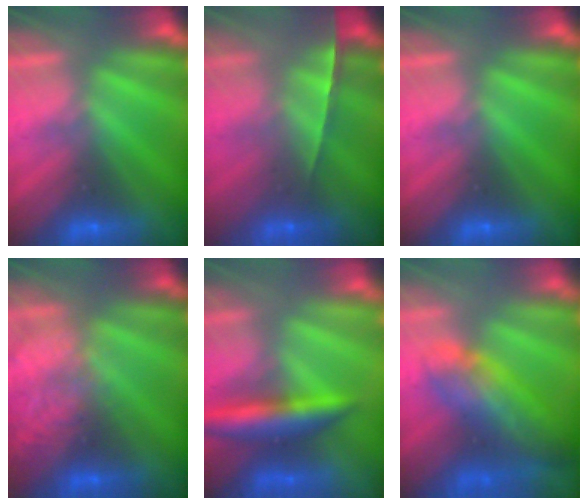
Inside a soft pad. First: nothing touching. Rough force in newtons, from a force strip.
{"total": 1.4}
{"total": 0.0}
{"total": 2.1}
{"total": 9.6}
{"total": 9.4}